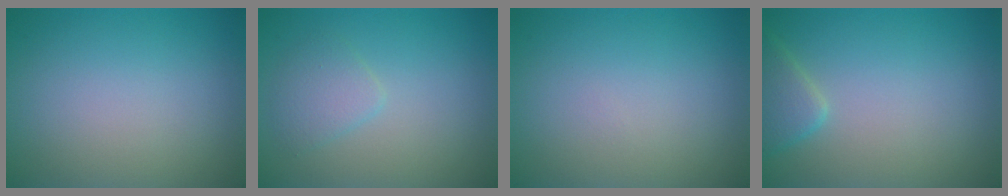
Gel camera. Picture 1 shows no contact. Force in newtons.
{"total": 1.9, "press": 1.9, "slide": 0.1}
{"total": 0.0}
{"total": 2.4, "press": 2.3, "slide": 0.1}